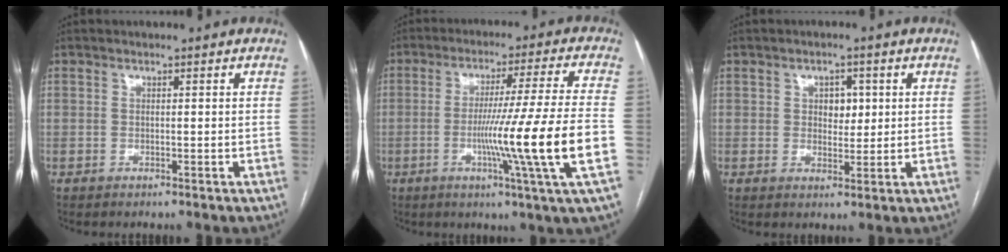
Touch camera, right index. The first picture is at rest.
{"total": 16.0, "force": [-3.9, -3.0, 15.2], "torque": [-0.256, -0.022, -0.068]}
{"total": 3.5, "force": [0.9, 2.3, 2.4], "torque": [-0.030, 0.004, 0.016]}